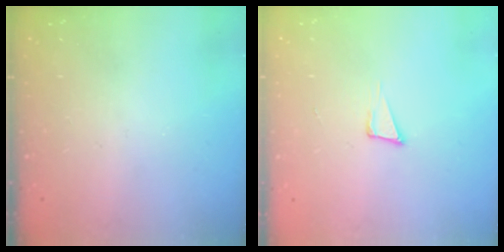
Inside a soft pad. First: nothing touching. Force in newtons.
{"total": 5.1, "press": 3.8, "slide": 3.3}